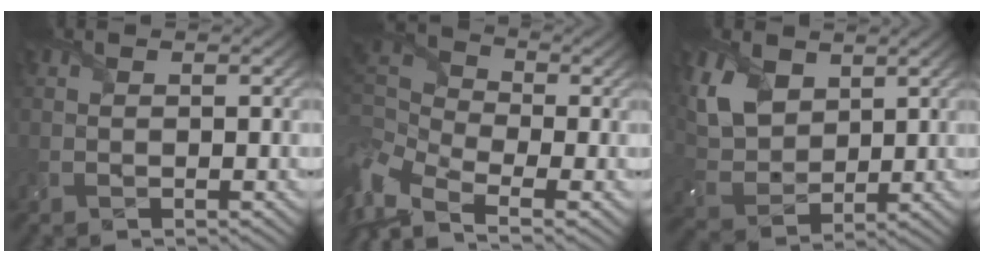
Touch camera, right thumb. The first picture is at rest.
{"total": 9.2, "force": [-2.7, 5.1, 7.2], "torque": [-0.192, 0.000, -0.046]}
{"total": 8.4, "force": [4.0, 5.4, 5.0], "torque": [-0.151, 0.001, 0.080]}